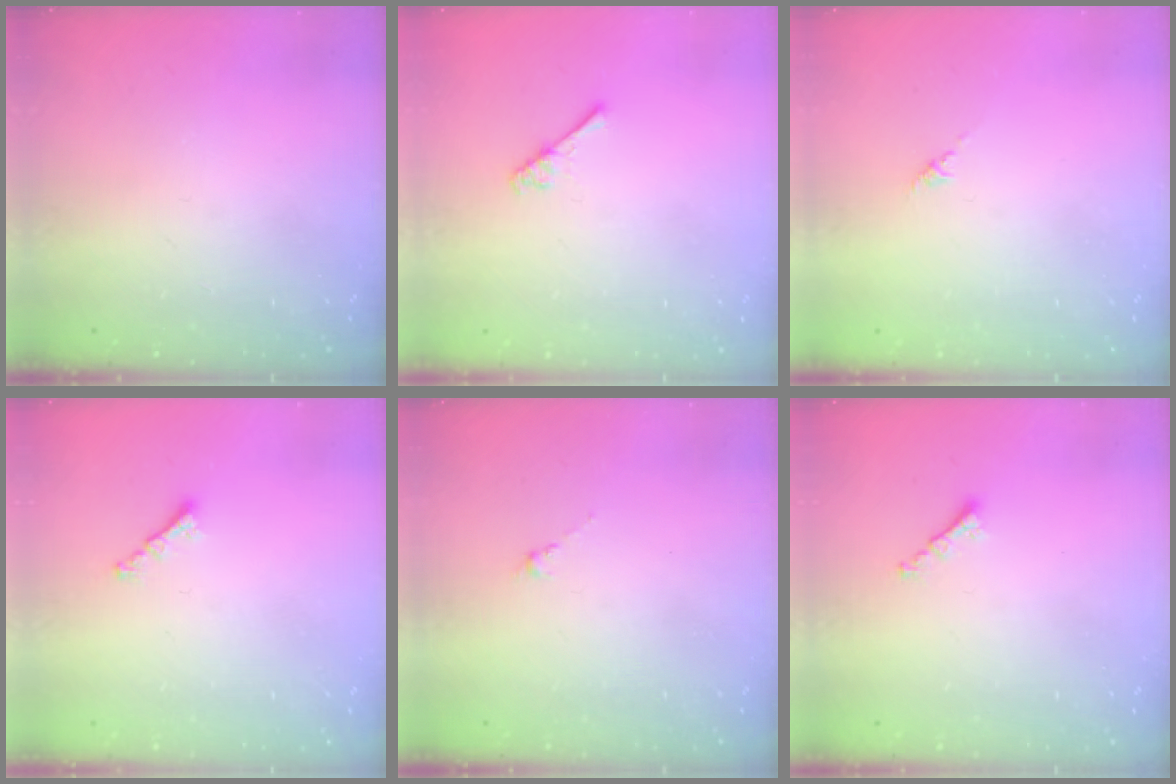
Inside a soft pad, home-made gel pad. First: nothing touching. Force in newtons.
{"total": 2.9, "press": 2.9, "slide": 0.4}
{"total": 0.6, "press": 0.4, "slide": 0.4}
{"total": 0.6, "press": 0.5, "slide": 0.4}
{"total": 0.5, "press": 0.3, "slide": 0.4}
{"total": 1.2, "press": 1.1, "slide": 0.5}